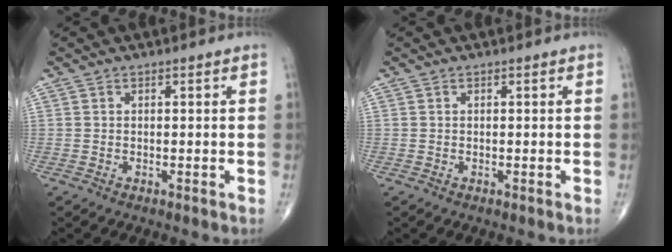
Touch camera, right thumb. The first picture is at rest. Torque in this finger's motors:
{"motor_torque": [0.01, 0.01, 0.02, -0.02, 0.02]}